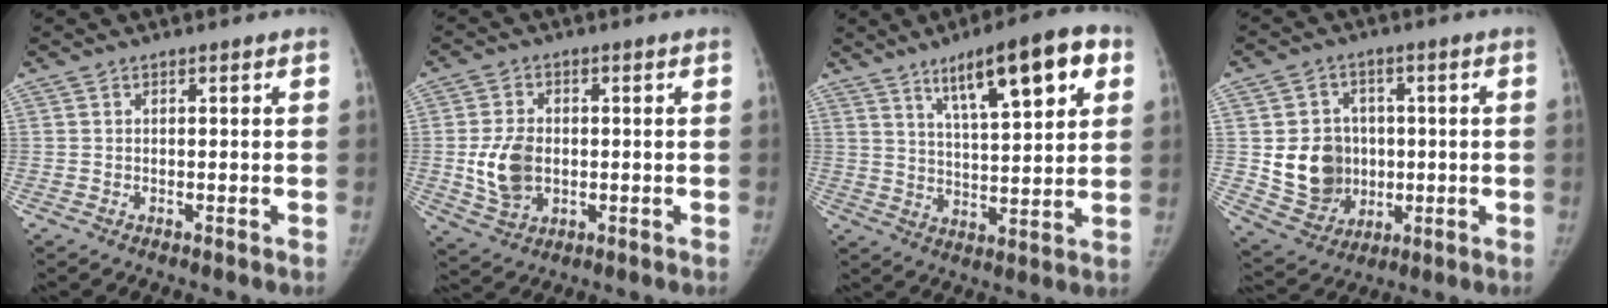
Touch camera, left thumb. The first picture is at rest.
{"total": 8.6, "force": [-0.5, 6.1, 6.0], "torque": [-0.105, -0.001, -0.001]}
{"total": 15.6, "force": [7.7, 4.4, 12.8], "torque": [-0.169, -0.021, 0.120]}
{"total": 12.3, "force": [0.0, 10.6, 6.1], "torque": [-0.068, -0.004, 0.019]}